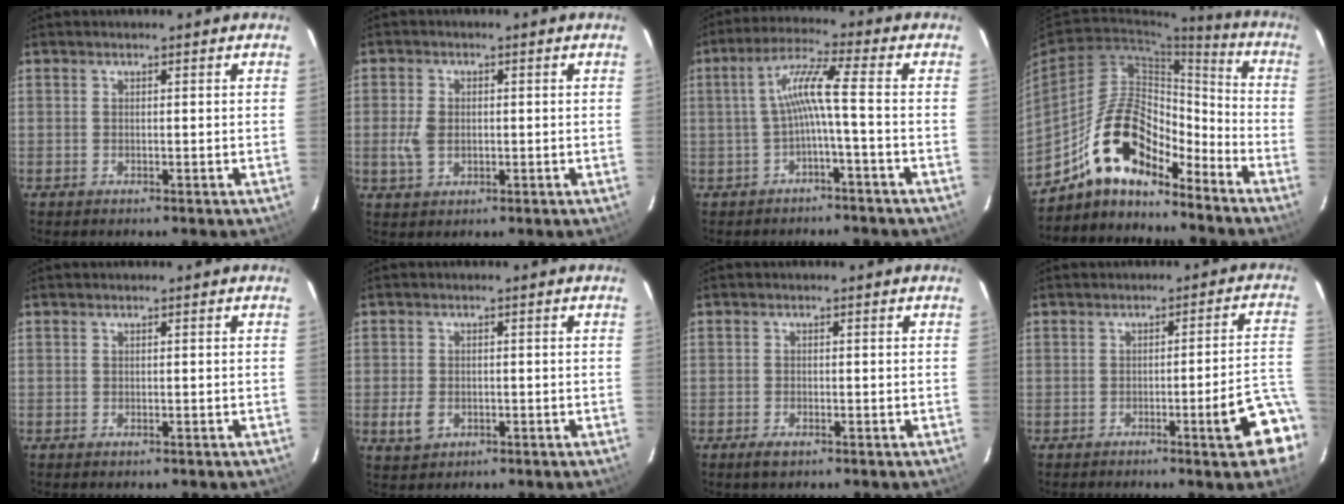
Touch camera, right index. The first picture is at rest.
{"total": 4.5, "force": [-0.5, 3.2, 3.1], "torque": [-0.068, 0.002, -0.005]}
{"total": 6.4, "force": [-1.7, -0.7, 6.1], "torque": [-0.137, 0.012, -0.026]}
{"total": 14.8, "force": [-11.5, 5.7, 7.4], "torque": [-0.139, 0.031, -0.203]}
{"total": 0.5, "force": [-0.4, 0.3, 0.2], "torque": [-0.004, -0.004, -0.004]}
{"total": 3.7, "force": [-1.0, 3.0, 1.9], "torque": [-0.046, -0.002, -0.012]}
{"total": 2.0, "force": [-1.3, 0.9, 1.3], "torque": [-0.030, -0.005, -0.025]}
{"total": 8.2, "force": [-3.7, -0.5, 7.3], "torque": [-0.071, 0.004, -0.043]}